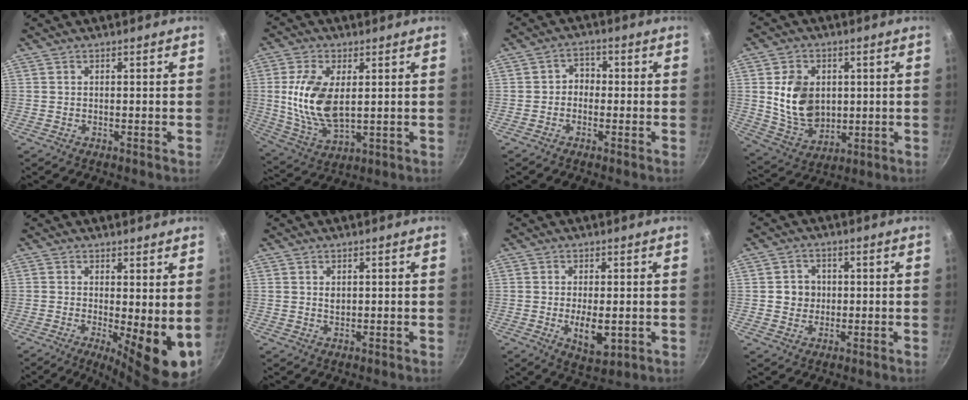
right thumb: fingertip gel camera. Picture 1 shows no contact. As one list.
[{"total": 13.3, "force": [1.7, 7.1, 11.1], "torque": [-0.213, -0.011, 0.040]}, {"total": 3.3, "force": [-0.7, 2.8, 1.6], "torque": [-0.004, 0.015, -0.021]}, {"total": 12.9, "force": [1.5, 9.7, 8.3], "torque": [-0.123, -0.016, 0.040]}, {"total": 10.4, "force": [-0.5, 3.1, 9.9], "torque": [-0.117, -0.016, 0.001]}, {"total": 1.4, "force": [0.4, 0.9, 0.9], "torque": [-0.012, 0.000, 0.008]}, {"total": 6.9, "force": [-0.9, 3.2, 6.0], "torque": [-0.096, -0.010, -0.004]}, {"total": 4.3, "force": [0.2, 4.1, 1.5], "torque": [0.002, 0.003, 0.000]}]